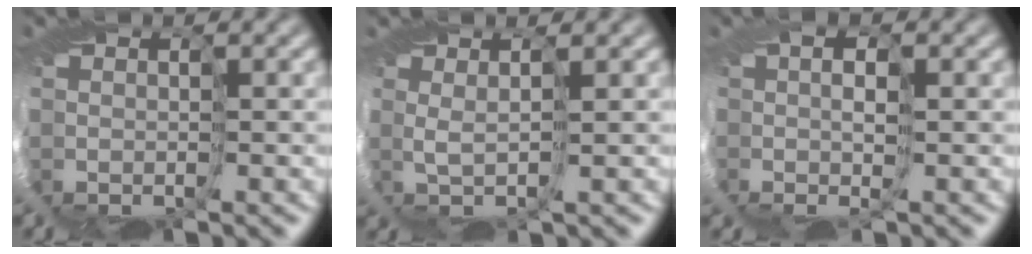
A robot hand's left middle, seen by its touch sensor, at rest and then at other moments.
{"total": 2.3, "force": [0.9, -2.1, -0.5], "torque": [0.004, 0.014, -0.009]}
{"total": 2.0, "force": [0.1, -2.0, 0.1], "torque": [0.008, 0.005, -0.017]}